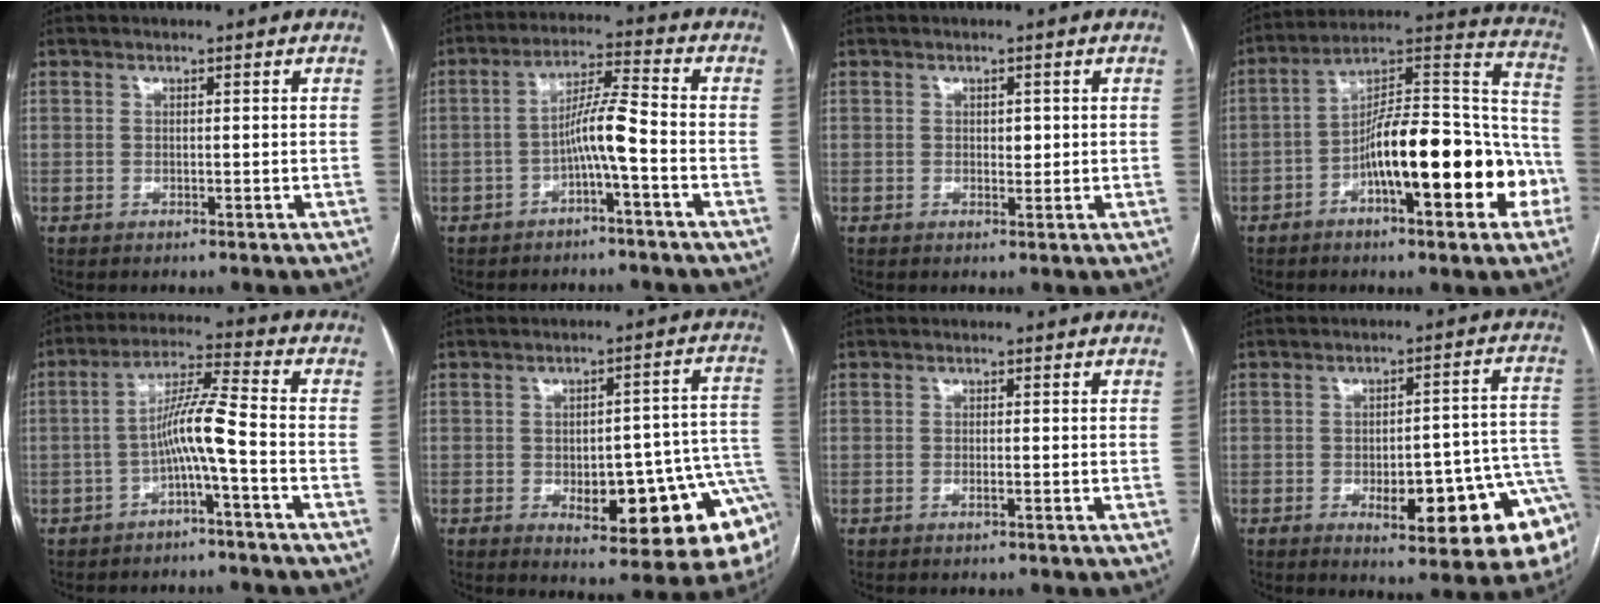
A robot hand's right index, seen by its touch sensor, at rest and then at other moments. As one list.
[{"total": 6.2, "force": [-2.2, -0.8, 5.8], "torque": [-0.106, 0.018, -0.041]}, {"total": 1.3, "force": [0.2, 0.9, 1.0], "torque": [-0.010, 0.000, 0.003]}, {"total": 20.7, "force": [-7.0, 5.2, 18.8], "torque": [-0.238, 0.043, -0.098]}, {"total": 7.2, "force": [-2.4, -0.4, 6.8], "torque": [-0.124, 0.023, -0.045]}, {"total": 17.3, "force": [-5.6, 5.7, 15.3], "torque": [-0.105, 0.034, -0.054]}, {"total": 0.8, "force": [-0.3, 0.0, 0.7], "torque": [-0.015, -0.001, -0.004]}, {"total": 16.1, "force": [-6.1, 4.4, 14.2], "torque": [-0.092, 0.037, -0.062]}]